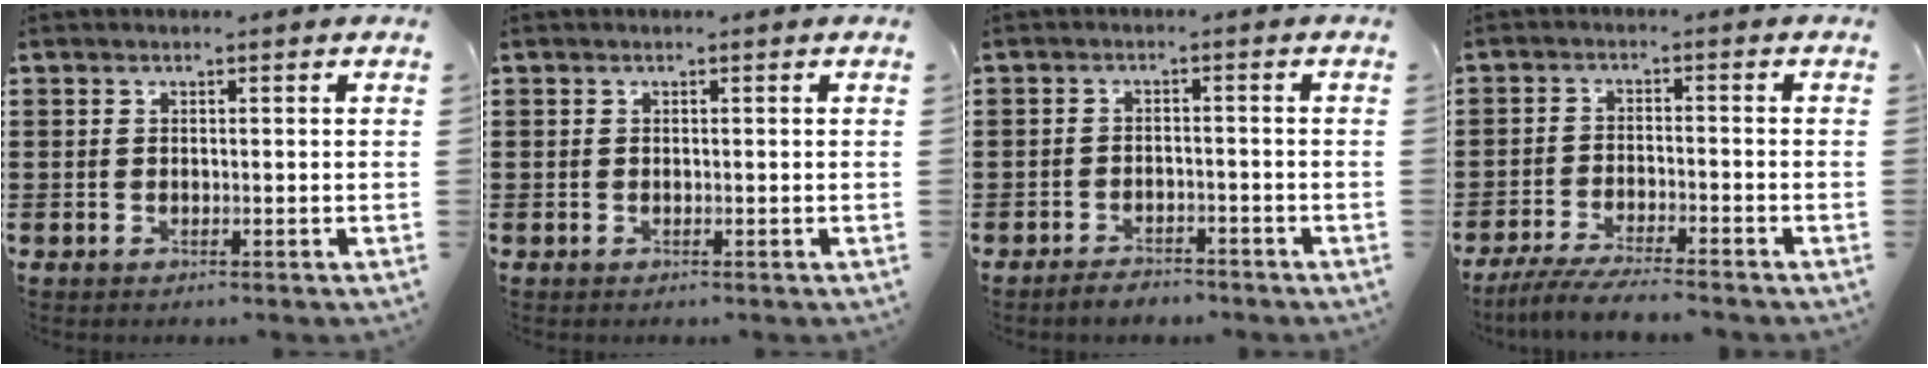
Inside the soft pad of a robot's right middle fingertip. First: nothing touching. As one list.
[{"total": 0.0}, {"total": 2.4, "force": [-2.3, 0.4, 0.2], "torque": [-0.010, 0.001, -0.048]}, {"total": 4.7, "force": [-4.3, 0.0, 1.7], "torque": [-0.043, -0.013, -0.086]}]